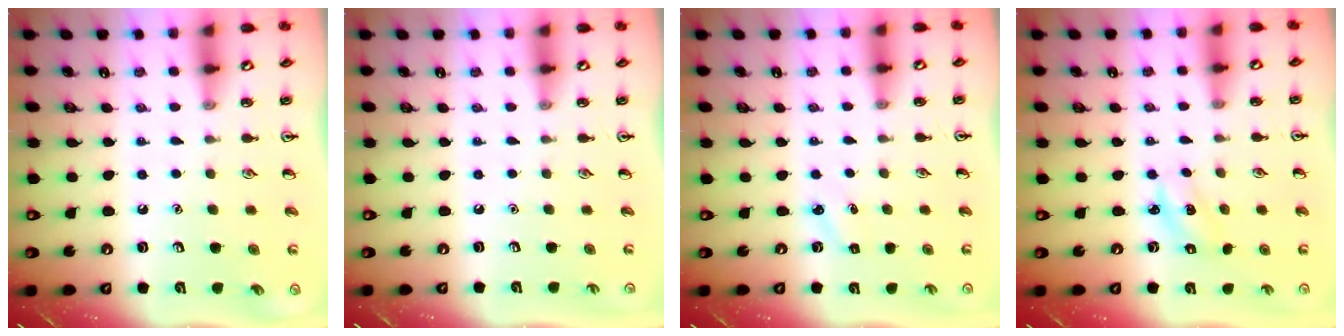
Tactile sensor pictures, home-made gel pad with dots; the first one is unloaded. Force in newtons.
{"total": 0.0}
{"total": 3.2, "press": 3.0, "slide": 1.0}
{"total": 2.2, "press": 2.1, "slide": 0.7}